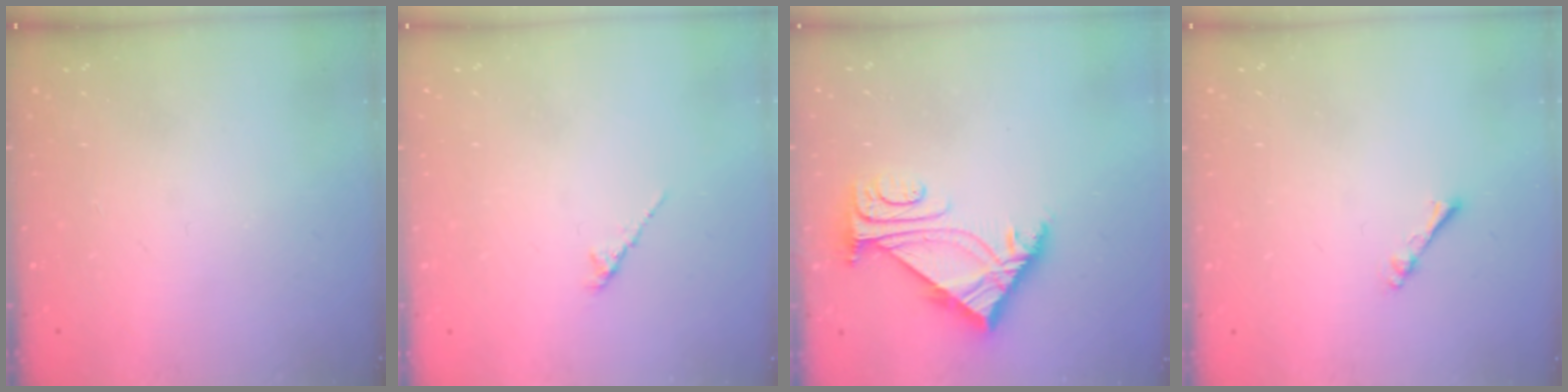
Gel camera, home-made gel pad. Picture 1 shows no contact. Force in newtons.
{"total": 1.6, "press": 1.5, "slide": 0.5}
{"total": 6.1, "press": 6.0, "slide": 1.1}
{"total": 1.1, "press": 1.1, "slide": 0.2}